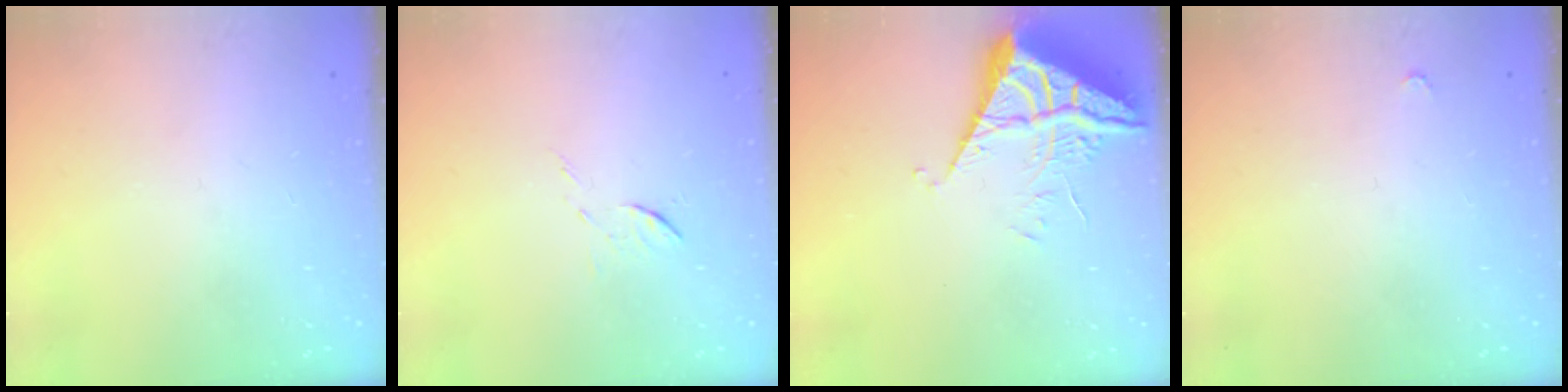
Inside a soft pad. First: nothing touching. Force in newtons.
{"total": 5.3, "press": 5.3, "slide": 0.6}
{"total": 6.6, "press": 6.6, "slide": 0.6}
{"total": 2.8, "press": 2.8, "slide": 0.4}